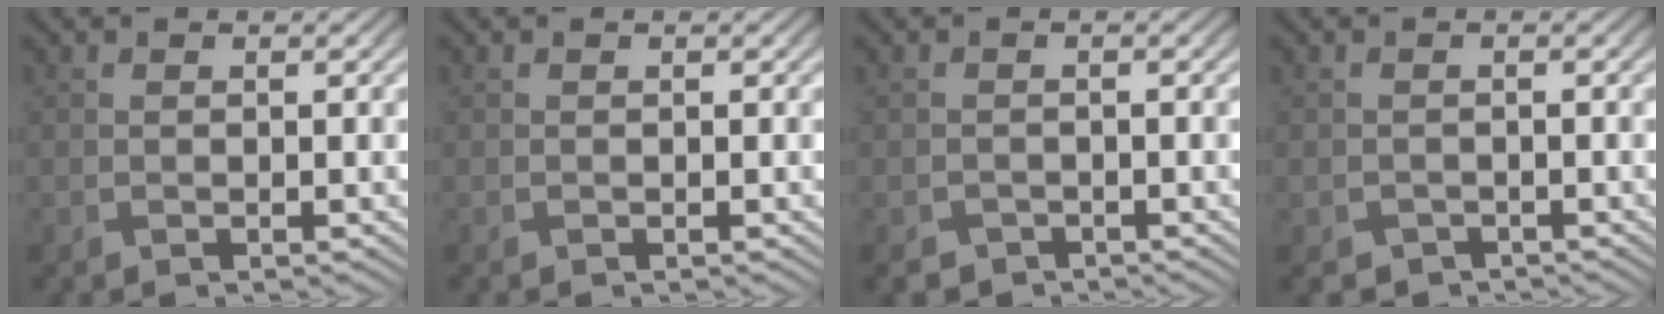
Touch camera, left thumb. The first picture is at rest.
{"total": 0.0}
{"total": 1.9, "force": [-1.6, 1.0, 0.2], "torque": [-0.002, -0.005, -0.033]}
{"total": 1.5, "force": [-1.2, 0.9, 0.1], "torque": [0.000, -0.003, -0.024]}